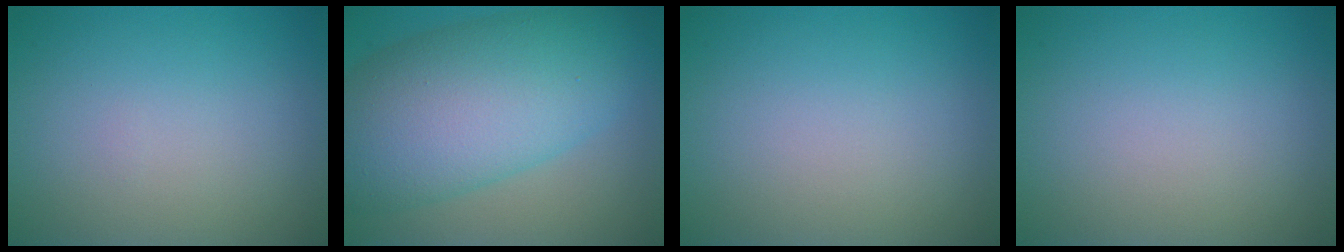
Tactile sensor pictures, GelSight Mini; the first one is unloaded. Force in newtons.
{"total": 11.8, "press": 11.8, "slide": 0.2}
{"total": 0.0}
{"total": 0.0}